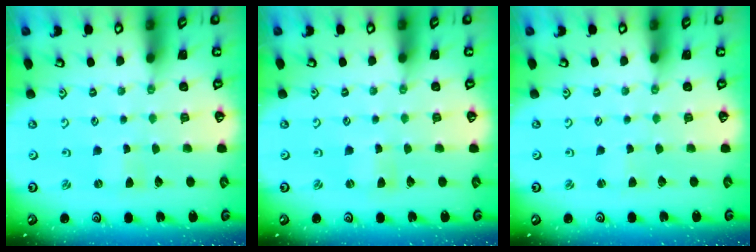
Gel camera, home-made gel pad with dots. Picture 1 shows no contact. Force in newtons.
{"total": 0.0}
{"total": 1.6, "press": 1.6, "slide": 0.1}